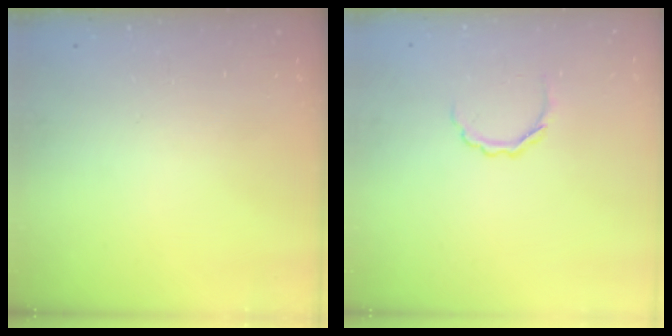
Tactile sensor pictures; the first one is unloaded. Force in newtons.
{"total": 3.8, "press": 3.7, "slide": 0.7}